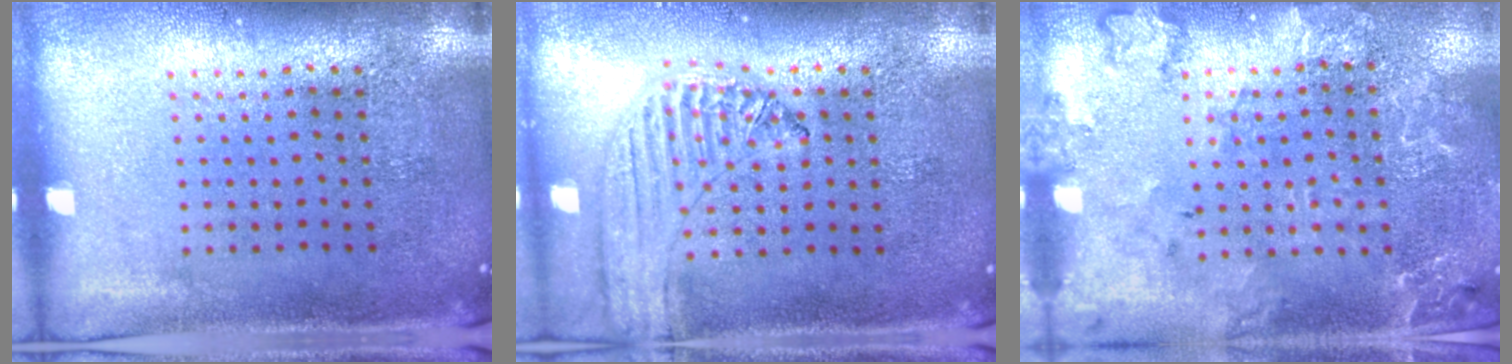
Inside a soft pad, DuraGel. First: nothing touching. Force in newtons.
{"total": 1.3, "press": 1.3, "slide": 0.1}
{"total": 2.0, "press": 1.9, "slide": 0.4}